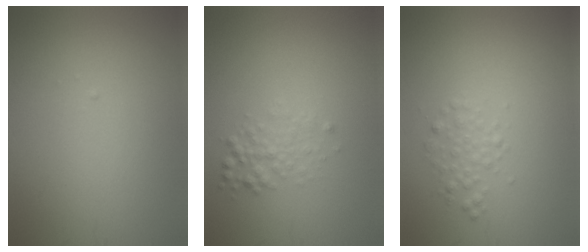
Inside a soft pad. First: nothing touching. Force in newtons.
{"total": 1.9, "press": 1.9, "slide": 0.0}
{"total": 1.7, "press": 1.7, "slide": 0.0}